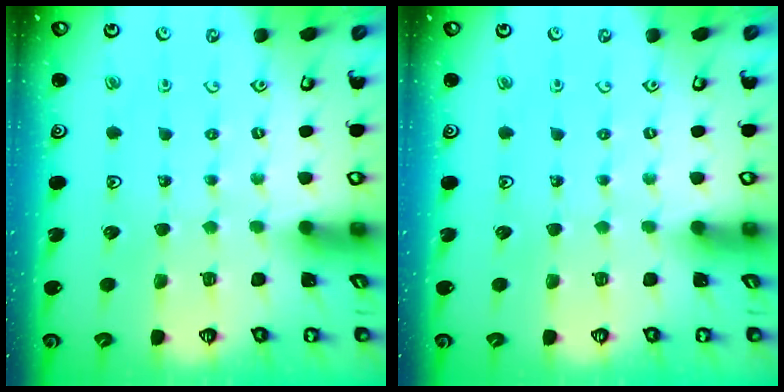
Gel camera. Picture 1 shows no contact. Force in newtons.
{"total": 0.0}